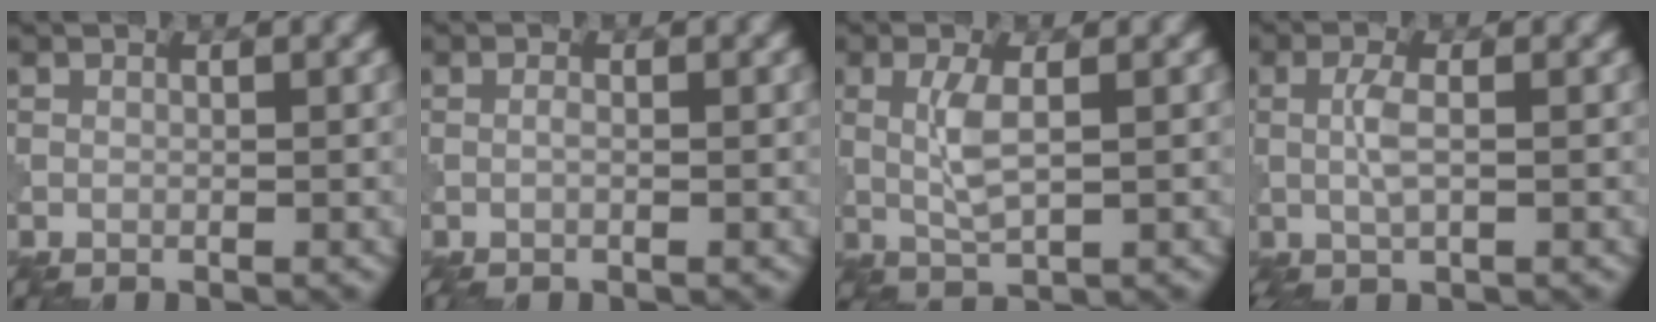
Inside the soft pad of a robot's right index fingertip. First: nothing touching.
{"total": 0.8, "force": [-0.3, 0.2, 0.7], "torque": [-0.018, 0.001, -0.007]}
{"total": 3.0, "force": [0.3, 0.8, 2.9], "torque": [-0.068, 0.000, 0.008]}
{"total": 2.4, "force": [0.0, 0.7, 2.3], "torque": [-0.055, 0.003, 0.000]}